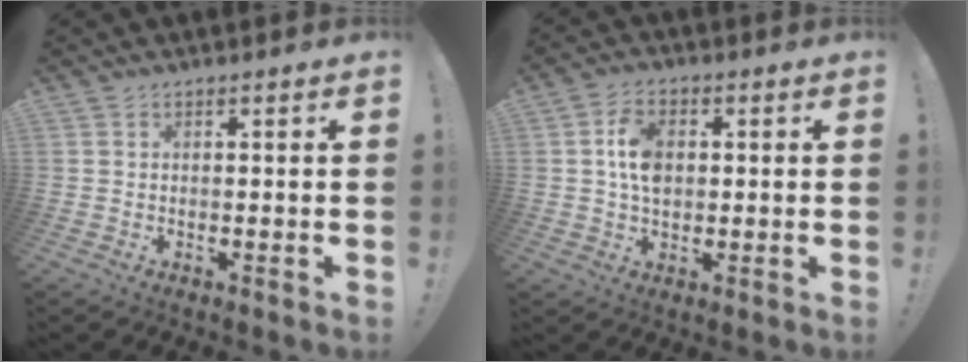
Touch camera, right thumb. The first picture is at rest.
{"total": 8.2, "force": [0.7, 5.8, 5.8], "torque": [-0.100, 0.010, 0.015]}